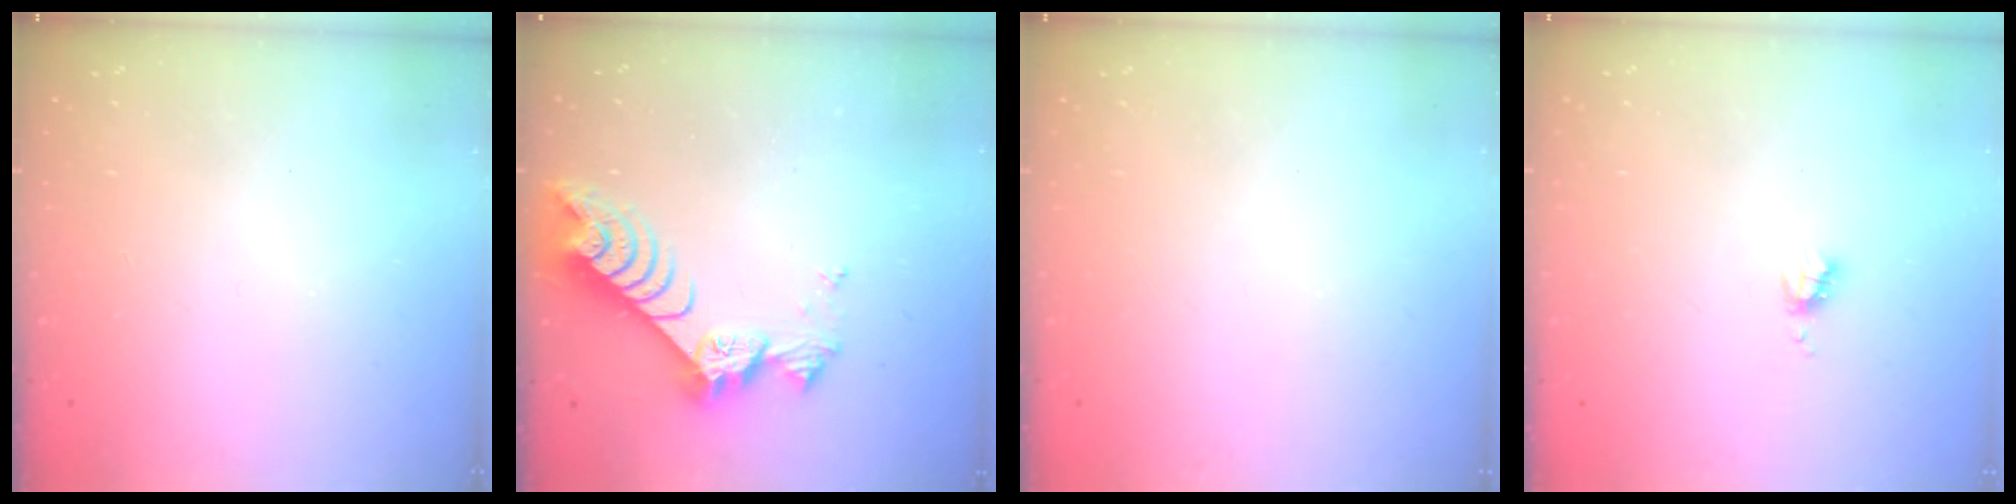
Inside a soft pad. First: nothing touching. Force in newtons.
{"total": 8.3, "press": 8.2, "slide": 1.0}
{"total": 0.0}
{"total": 3.7, "press": 3.7, "slide": 0.4}